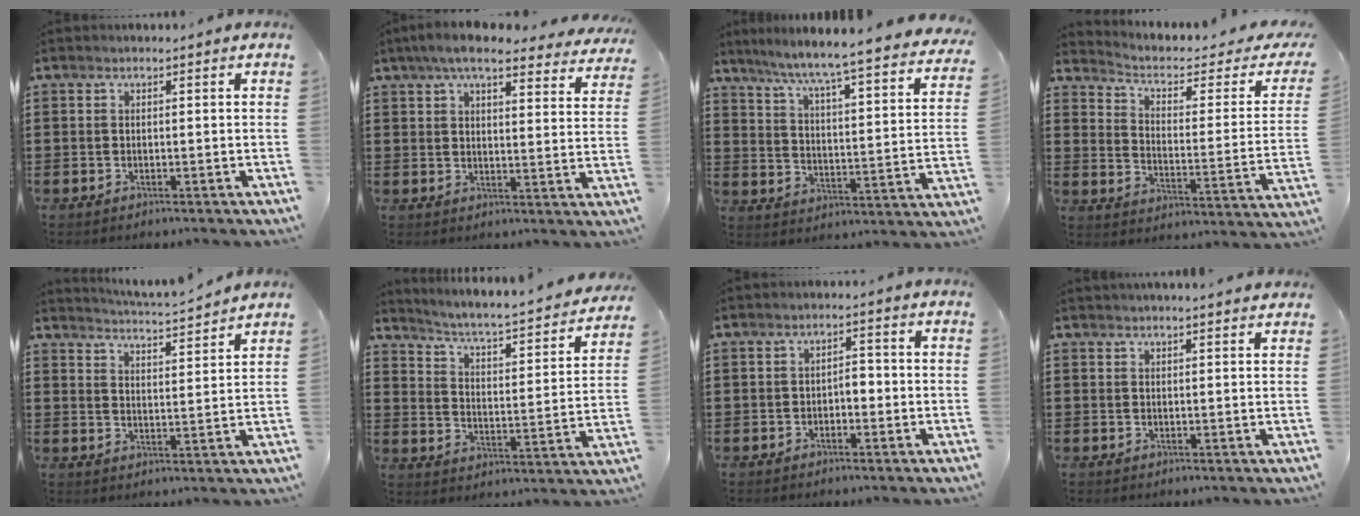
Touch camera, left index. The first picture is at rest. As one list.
[{"total": 7.2, "force": [6.2, 0.7, 3.6], "torque": [-0.081, -0.021, 0.109]}, {"total": 5.2, "force": [4.4, -1.1, 2.5], "torque": [-0.071, -0.054, 0.063]}, {"total": 3.2, "force": [1.7, 1.2, 2.4], "torque": [-0.060, -0.018, 0.022]}, {"total": 3.8, "force": [3.6, -0.9, 0.6], "torque": [-0.030, -0.031, 0.060]}, {"total": 3.1, "force": [2.6, -0.2, 1.7], "torque": [-0.051, -0.037, 0.030]}, {"total": 2.0, "force": [-0.6, 0.9, 1.7], "torque": [-0.036, 0.002, -0.014]}, {"total": 1.8, "force": [1.8, 0.0, 0.0], "torque": [-0.004, -0.003, 0.036]}]